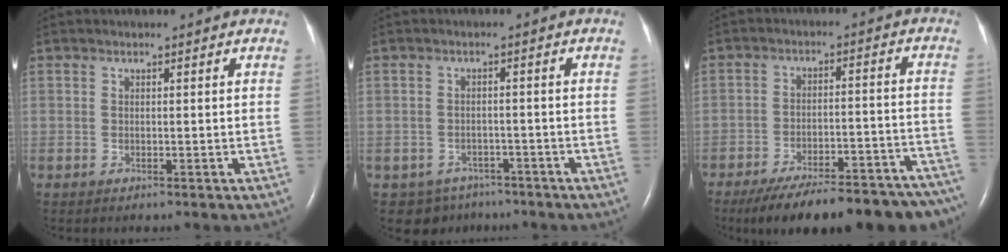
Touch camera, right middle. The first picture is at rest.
{"total": 4.7, "force": [-3.5, 3.2, 0.0], "torque": [0.004, 0.011, -0.046]}
{"total": 24.4, "force": [-20.8, 5.7, 11.5], "torque": [-0.117, 0.002, -0.273]}